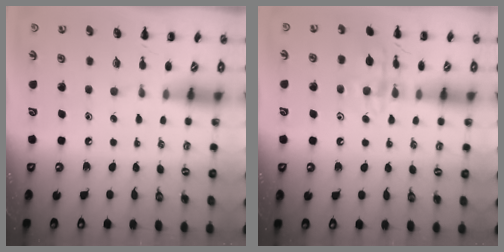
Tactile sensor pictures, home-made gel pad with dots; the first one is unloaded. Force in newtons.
{"total": 12.2, "press": 12.2, "slide": 0.6}